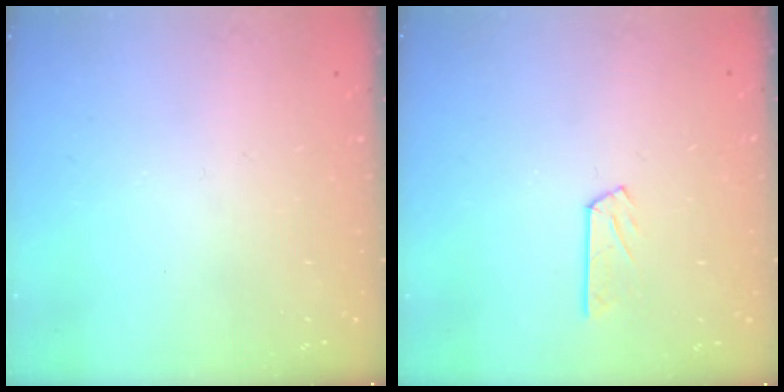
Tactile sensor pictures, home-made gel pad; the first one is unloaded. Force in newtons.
{"total": 4.9, "press": 4.8, "slide": 0.5}